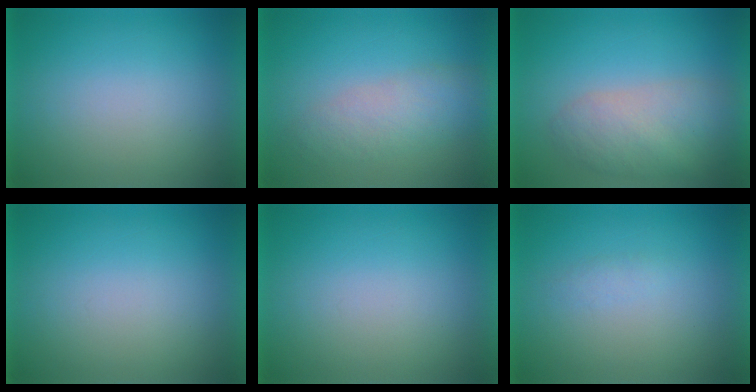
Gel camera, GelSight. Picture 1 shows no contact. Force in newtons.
{"total": 2.9}
{"total": 5.7}
{"total": 0.0}
{"total": 0.0}
{"total": 1.2}